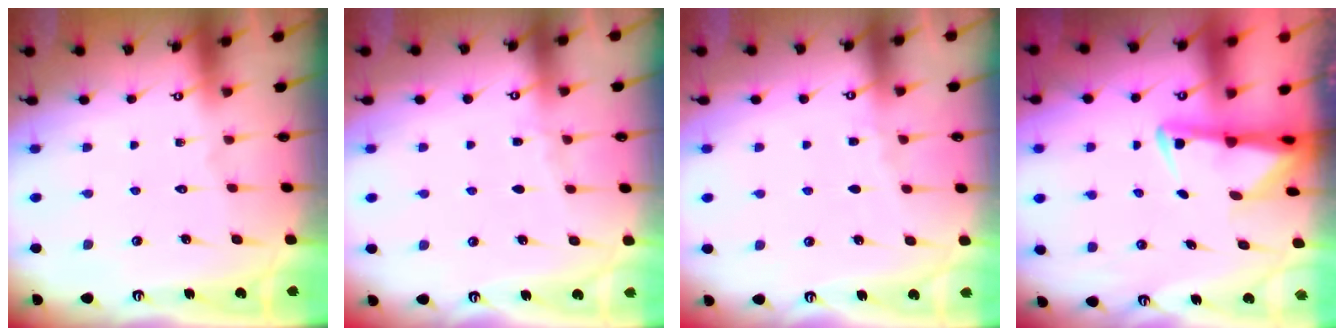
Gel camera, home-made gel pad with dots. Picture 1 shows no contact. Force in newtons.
{"total": 3.6, "press": 3.6, "slide": 0.5}
{"total": 2.9, "press": 2.8, "slide": 0.5}
{"total": 3.1, "press": 3.1, "slide": 0.6}